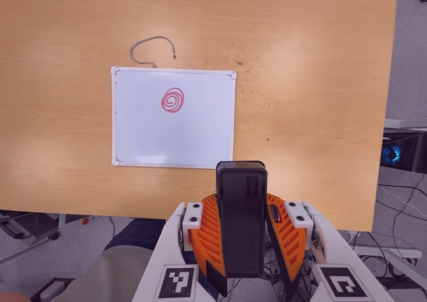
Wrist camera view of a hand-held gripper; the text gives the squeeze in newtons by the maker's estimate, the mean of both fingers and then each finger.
{"total": 8.8, "left": 7.7, "right": 10.0}